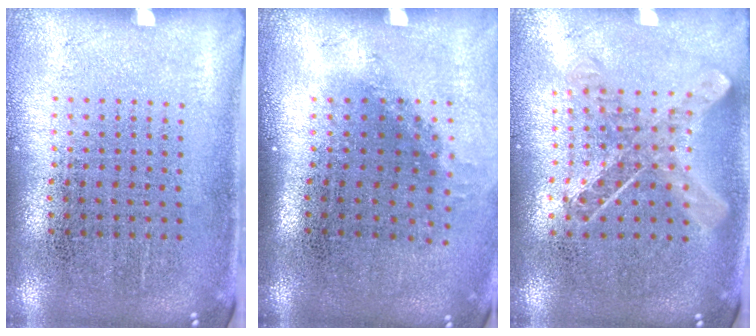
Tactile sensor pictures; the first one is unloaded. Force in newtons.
{"total": 1.2, "press": 0.9, "slide": 0.9}
{"total": 0.9, "press": 0.9, "slide": 0.0}